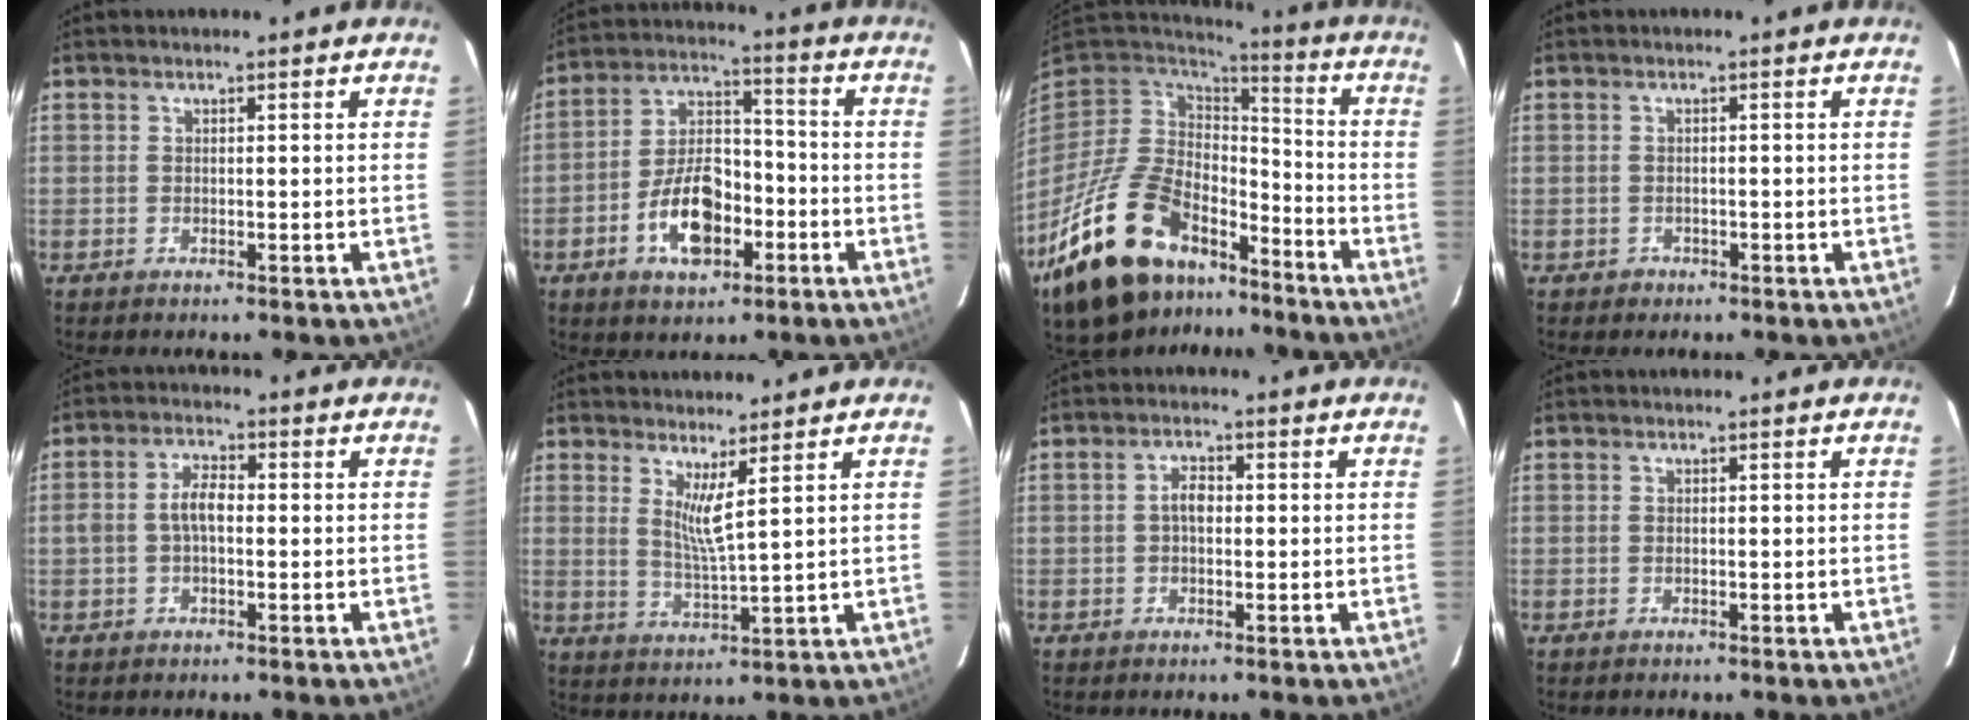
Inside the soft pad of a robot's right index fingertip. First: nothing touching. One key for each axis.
{"total": 12.4, "fx": -5.1, "fy": 7.0, "fz": 8.9, "tx": -0.172, "ty": 0.020, "tz": -0.080}
{"total": 23.8, "fx": -15.2, "fy": 13.1, "fz": 12.9, "tx": -0.266, "ty": -0.007, "tz": -0.238}
{"total": 1.3, "fx": -0.7, "fy": 1.1, "fz": 0.1, "tx": 0.001, "ty": 0.003, "tz": -0.006}
{"total": 4.6, "fx": -0.4, "fy": 2.4, "fz": 3.9, "tx": -0.077, "ty": 0.013, "tz": -0.005}
{"total": 4.6, "fx": 2.8, "fy": -0.5, "fz": 3.6, "tx": -0.068, "ty": -0.016, "tz": 0.047}
{"total": 2.5, "fx": 0.0, "fy": 1.5, "fz": 2.0, "tx": -0.037, "ty": 0.009, "tz": -0.001}
{"total": 0.0}